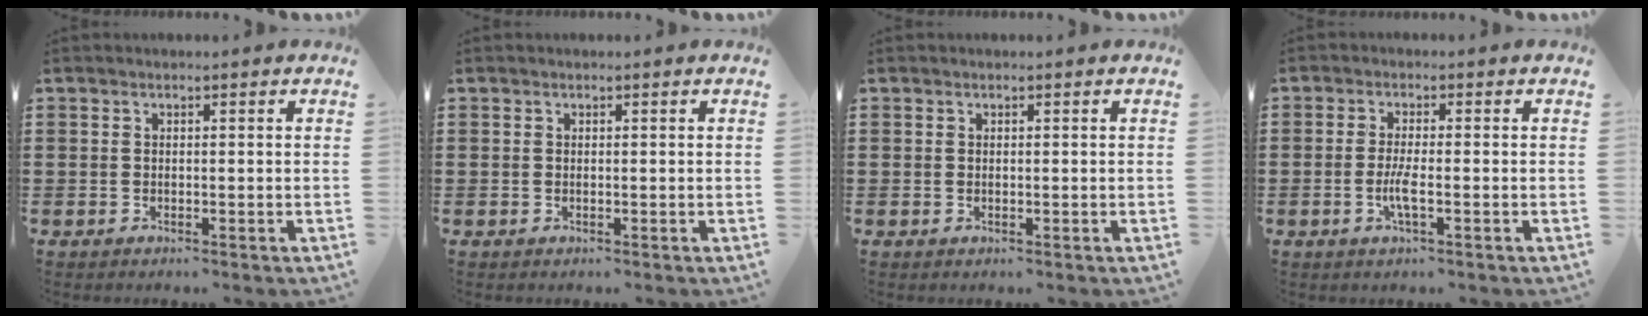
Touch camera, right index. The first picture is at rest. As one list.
[{"total": 0.0}, {"total": 0.0}, {"total": 3.2, "force": [-1.1, 0.3, 3.0], "torque": [-0.065, -0.007, -0.024]}]